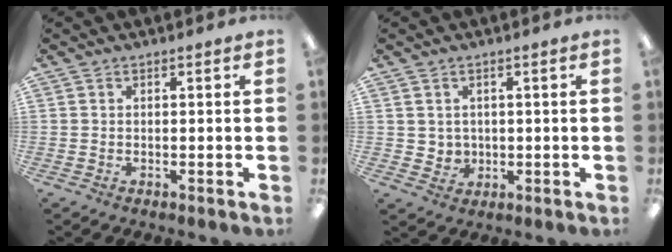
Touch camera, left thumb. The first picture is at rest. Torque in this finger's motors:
{"motor_torque": [-0.04, 0.04, 0.02, -0.04, 0.00]}